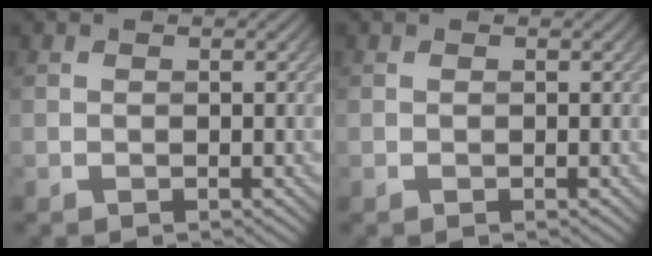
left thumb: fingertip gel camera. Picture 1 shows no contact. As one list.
[{"total": 0.0}]